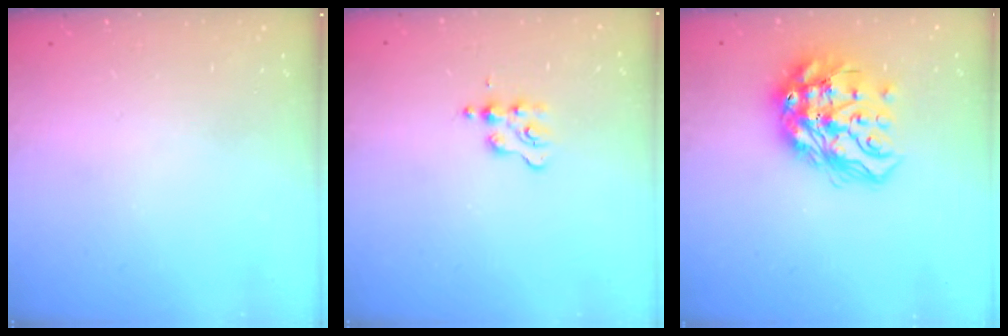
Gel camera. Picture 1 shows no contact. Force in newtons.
{"total": 1.8, "press": 1.7, "slide": 0.3}
{"total": 16.8, "press": 16.7, "slide": 1.9}